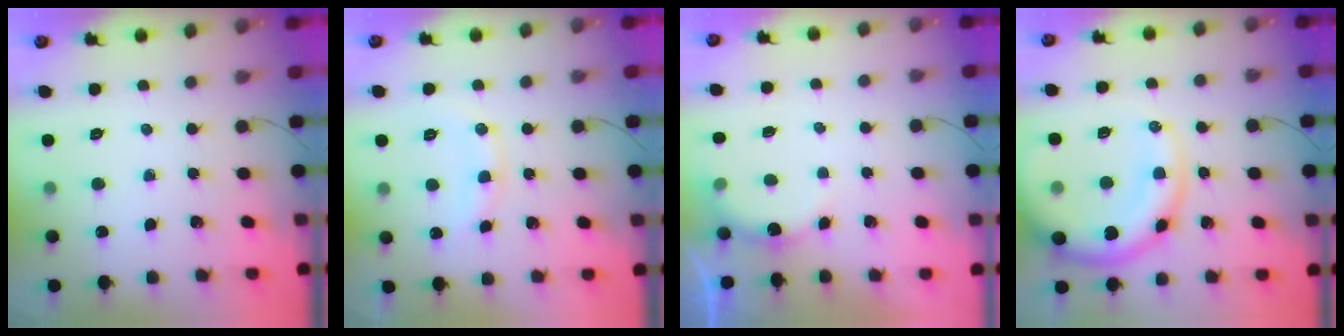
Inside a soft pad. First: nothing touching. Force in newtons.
{"total": 8.5, "press": 8.5, "slide": 0.8}
{"total": 3.9, "press": 3.9, "slide": 0.3}
{"total": 13.1, "press": 12.7, "slide": 3.5}